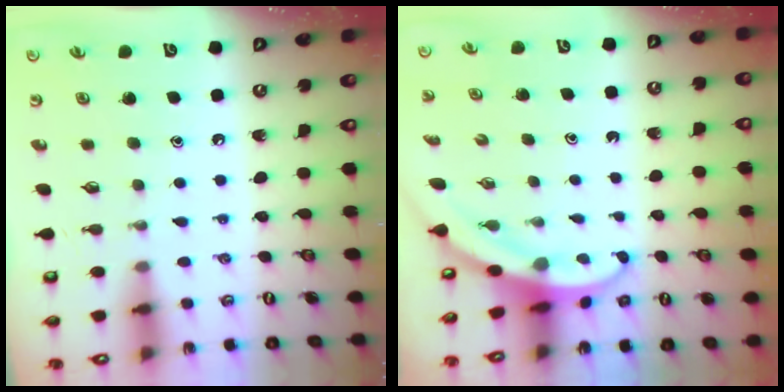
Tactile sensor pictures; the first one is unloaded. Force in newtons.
{"total": 3.0, "press": 3.0, "slide": 0.1}